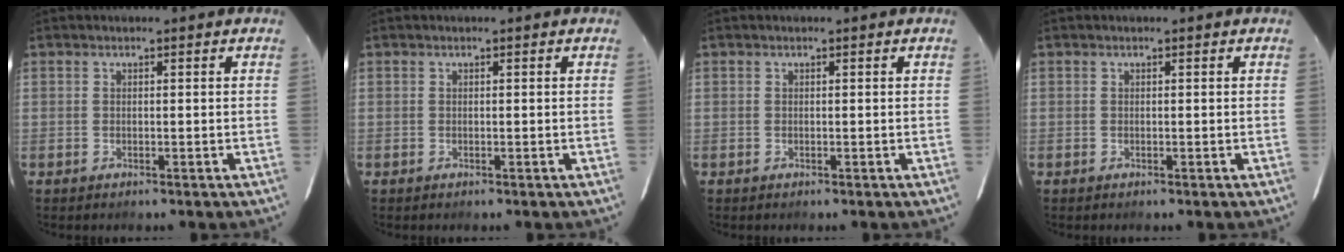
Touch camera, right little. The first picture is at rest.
{"total": 0.0}
{"total": 0.0}
{"total": 0.0}